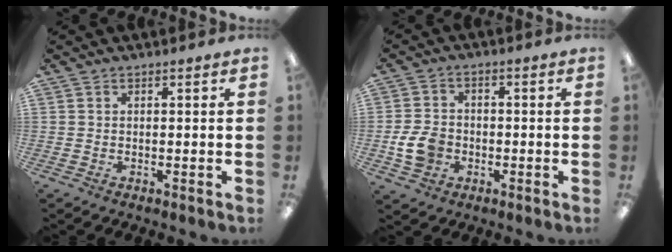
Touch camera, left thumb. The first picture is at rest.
{"total": 7.4, "force": [-1.9, 5.7, 4.4], "torque": [-0.099, 0.012, -0.034]}